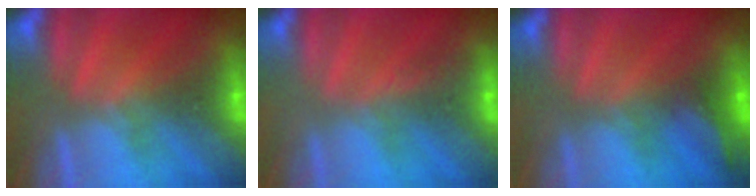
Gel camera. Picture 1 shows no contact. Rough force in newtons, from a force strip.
{"total": 2.8}
{"total": 5.5}